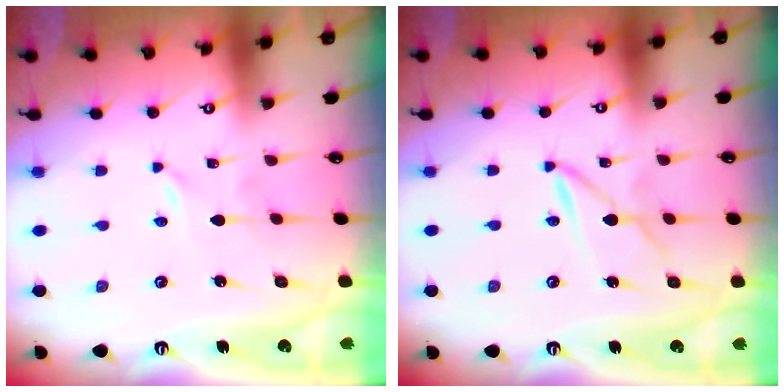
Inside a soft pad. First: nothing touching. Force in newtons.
{"total": 2.5, "press": 2.5, "slide": 0.3}